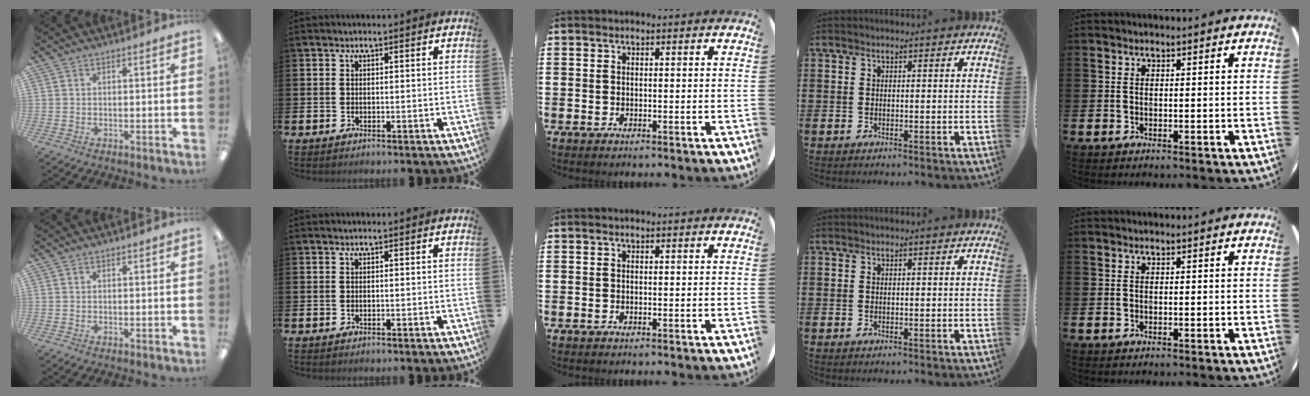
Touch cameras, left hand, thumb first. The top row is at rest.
{}